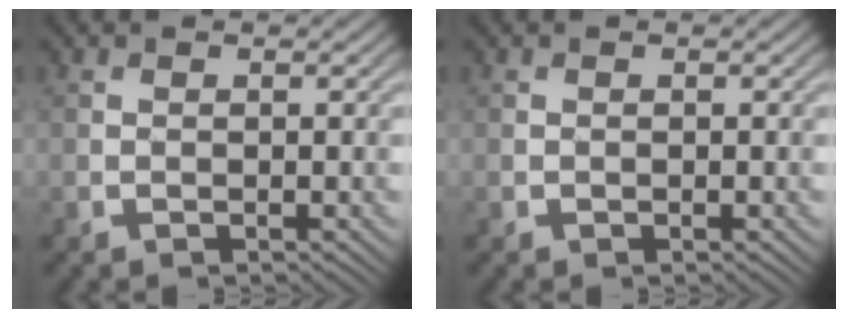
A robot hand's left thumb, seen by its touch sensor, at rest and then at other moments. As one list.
[{"total": 0.0}]